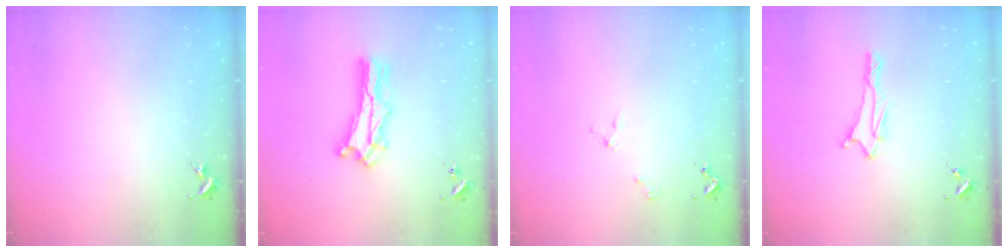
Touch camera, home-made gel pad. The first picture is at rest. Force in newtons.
{"total": 6.7, "press": 6.6, "slide": 0.5}
{"total": 2.0, "press": 2.0, "slide": 0.2}
{"total": 1.7, "press": 1.6, "slide": 0.6}